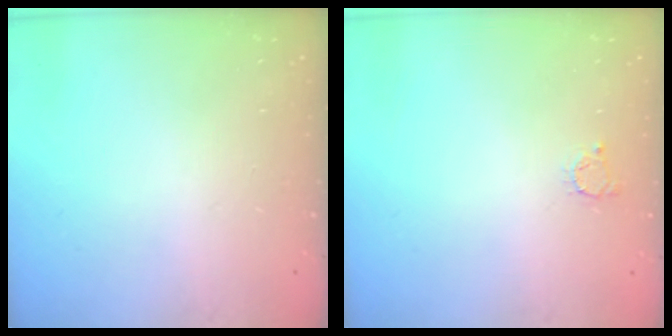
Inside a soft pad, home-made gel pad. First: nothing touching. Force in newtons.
{"total": 2.5, "press": 2.5, "slide": 0.3}